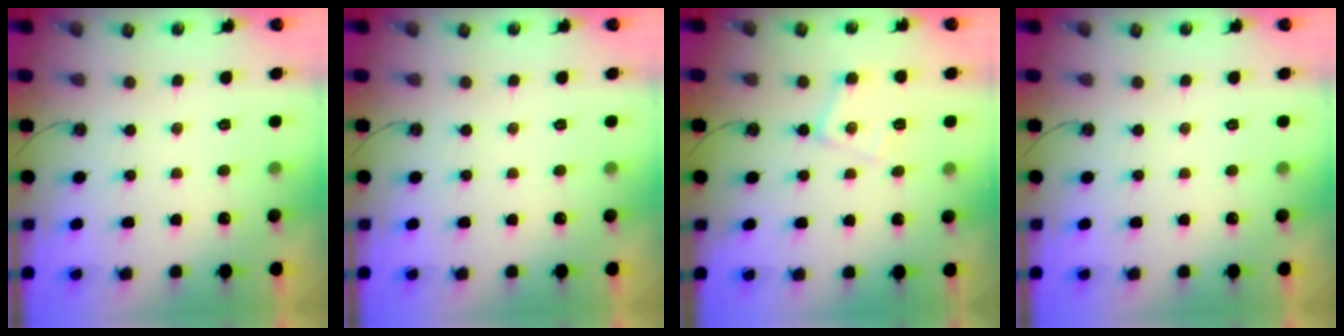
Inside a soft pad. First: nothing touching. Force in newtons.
{"total": 0.0}
{"total": 10.0, "press": 10.0, "slide": 0.7}
{"total": 0.0}